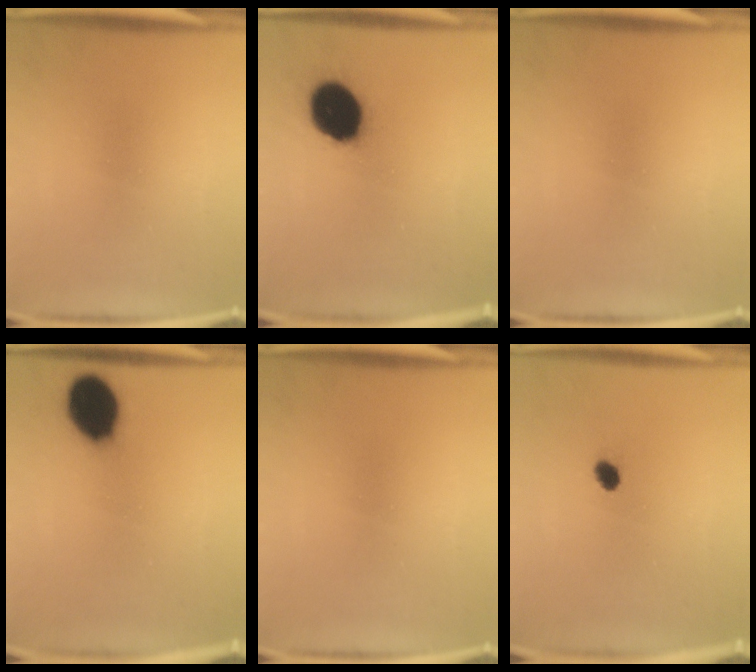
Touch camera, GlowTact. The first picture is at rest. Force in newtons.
{"total": 16.4}
{"total": 0.0}
{"total": 13.7}
{"total": 0.0}
{"total": 1.7}